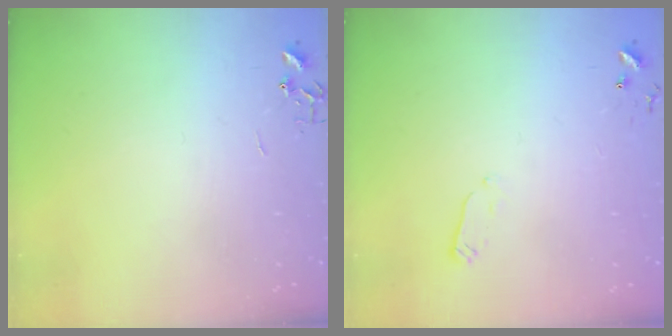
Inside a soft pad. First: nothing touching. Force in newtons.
{"total": 3.5, "press": 3.4, "slide": 1.0}